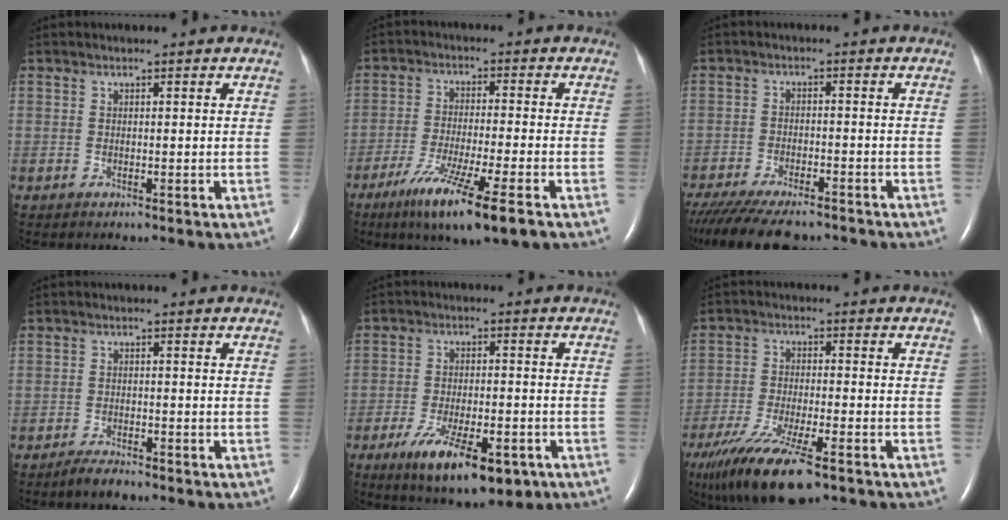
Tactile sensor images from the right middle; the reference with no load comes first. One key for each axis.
{"total": 11.4, "fx": -6.6, "fy": 0.0, "fz": 9.3, "tx": -0.170, "ty": -0.034, "tz": -0.111}
{"total": 13.8, "fx": -11.6, "fy": 3.6, "fz": 6.6, "tx": -0.133, "ty": -0.024, "tz": -0.176}
{"total": 2.7, "fx": -2.3, "fy": 0.4, "fz": 1.2, "tx": -0.034, "ty": -0.006, "tz": -0.040}
{"total": 13.0, "fx": -7.3, "fy": 4.7, "fz": 9.7, "tx": -0.154, "ty": -0.013, "tz": -0.106}
{"total": 15.9, "fx": -10.9, "fy": 3.4, "fz": 11.1, "tx": -0.226, "ty": -0.042, "tz": -0.186}